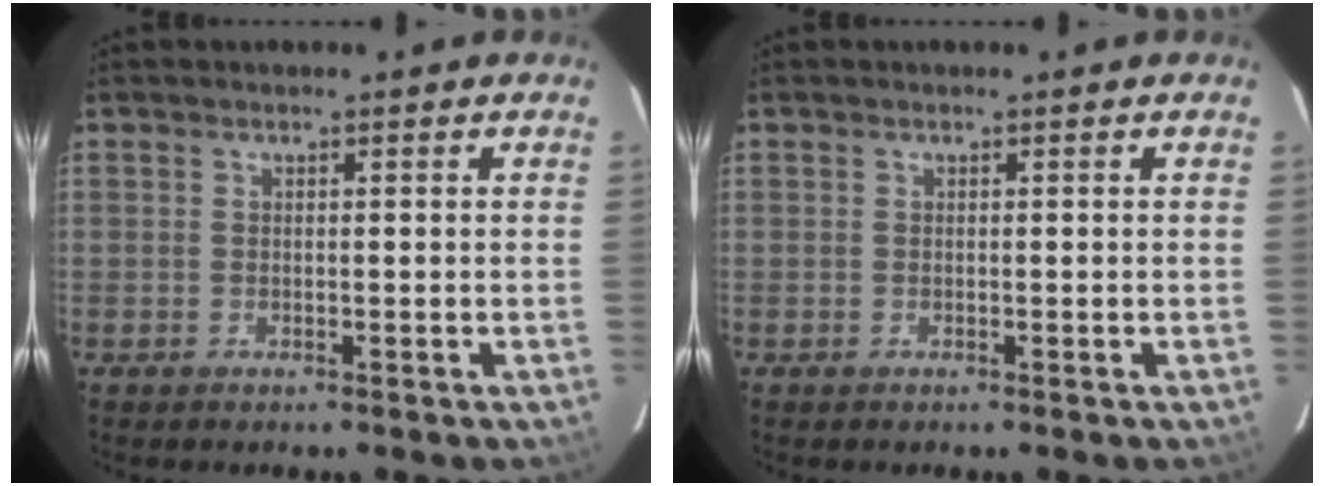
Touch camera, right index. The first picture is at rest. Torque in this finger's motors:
{"motor_torque": [0.00, 0.00, 0.00, 0.00]}